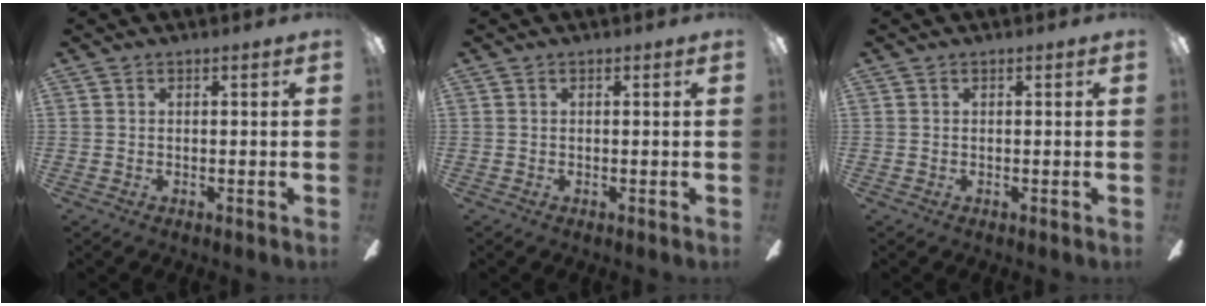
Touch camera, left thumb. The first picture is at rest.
{"total": 0.0}
{"total": 0.0}